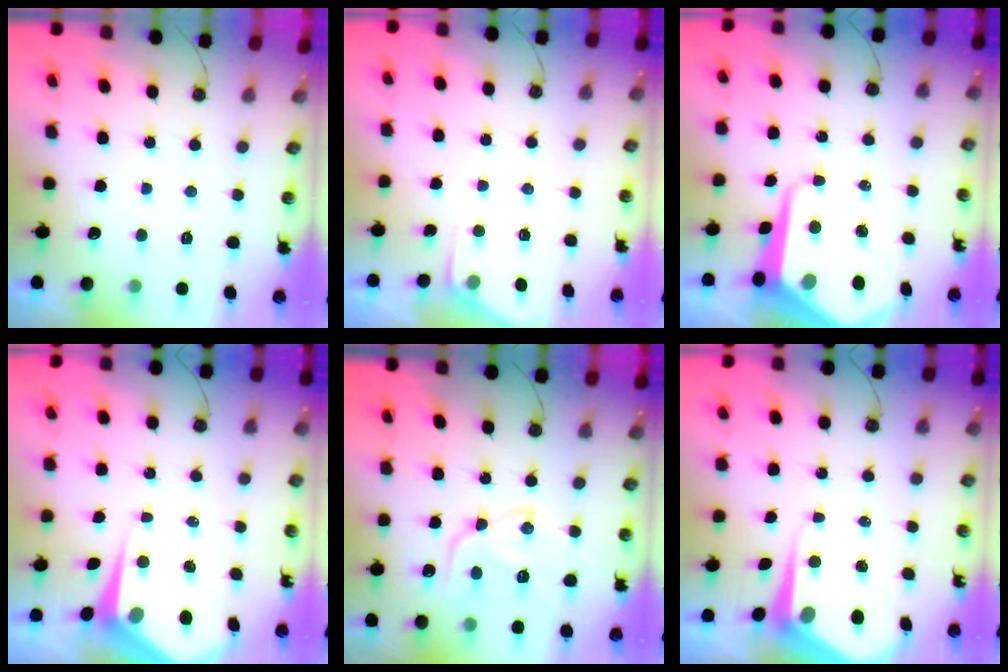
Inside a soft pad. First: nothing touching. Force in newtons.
{"total": 2.7, "press": 2.6, "slide": 0.4}
{"total": 14.3, "press": 14.3, "slide": 1.1}
{"total": 7.1, "press": 7.1, "slide": 0.7}
{"total": 15.5, "press": 15.4, "slide": 1.6}
{"total": 8.6, "press": 8.5, "slide": 0.9}